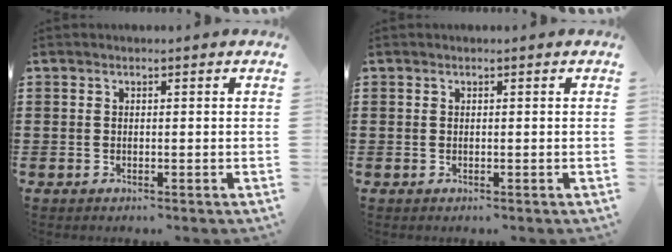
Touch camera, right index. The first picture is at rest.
{"total": 0.0}